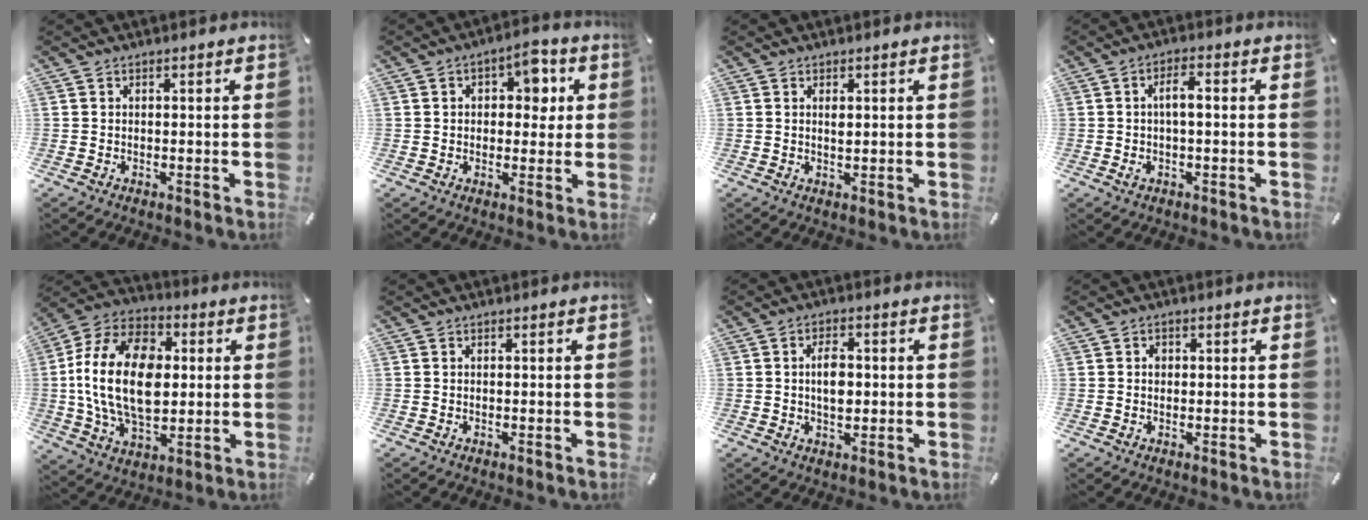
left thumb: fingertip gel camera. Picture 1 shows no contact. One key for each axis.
{"total": 7.6, "fx": 2.0, "fy": 5.2, "fz": 5.1, "tx": -0.052, "ty": -0.006, "tz": 0.025}
{"total": 1.1, "fx": 0.4, "fy": 0.4, "fz": 0.9, "tx": -0.020, "ty": 0.000, "tz": 0.007}
{"total": 4.7, "fx": -0.2, "fy": 1.7, "fz": 4.4, "tx": -0.078, "ty": 0.004, "tz": -0.009}
{"total": 22.1, "fx": 0.6, "fy": 15.0, "fz": 16.2, "tx": -0.345, "ty": 0.009, "tz": 0.005}
{"total": 0.0}
{"total": 5.4, "fx": 0.2, "fy": 3.2, "fz": 4.3, "tx": -0.069, "ty": 0.001, "tz": 0.001}
{"total": 1.3, "fx": 0.1, "fy": 1.2, "fz": 0.5, "tx": -0.003, "ty": 0.002, "tz": -0.002}